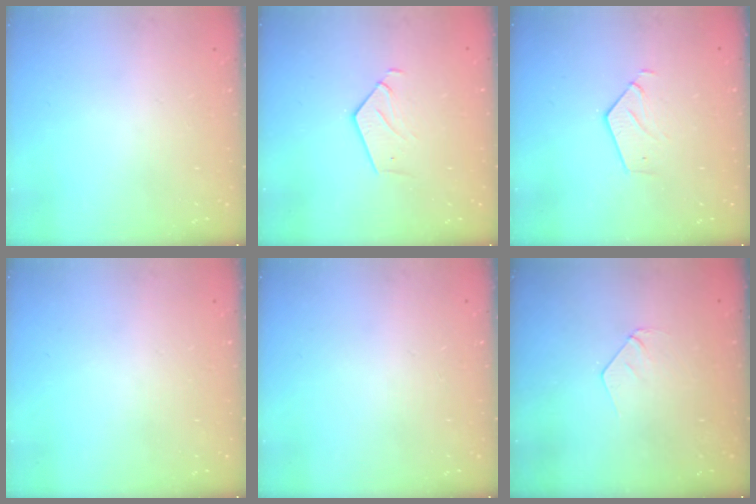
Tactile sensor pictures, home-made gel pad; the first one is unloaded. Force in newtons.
{"total": 2.8, "press": 2.8, "slide": 0.2}
{"total": 3.8, "press": 3.8, "slide": 0.3}
{"total": 0.0}
{"total": 0.0}
{"total": 3.6, "press": 3.6, "slide": 0.2}